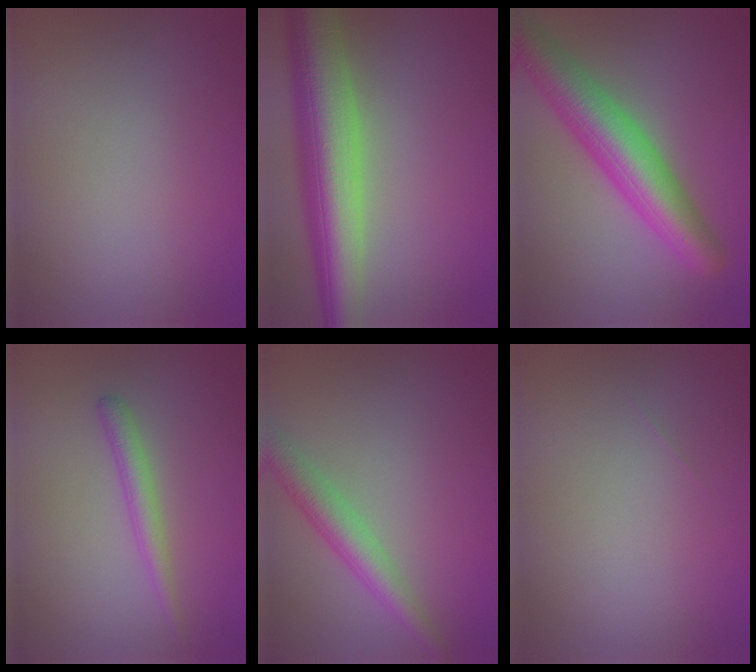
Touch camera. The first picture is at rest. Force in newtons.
{"total": 9.3, "press": 9.3, "slide": 0.4}
{"total": 7.4, "press": 7.4, "slide": 0.2}
{"total": 1.9, "press": 1.8, "slide": 0.1}
{"total": 3.5, "press": 3.5, "slide": 0.1}
{"total": 0.0}